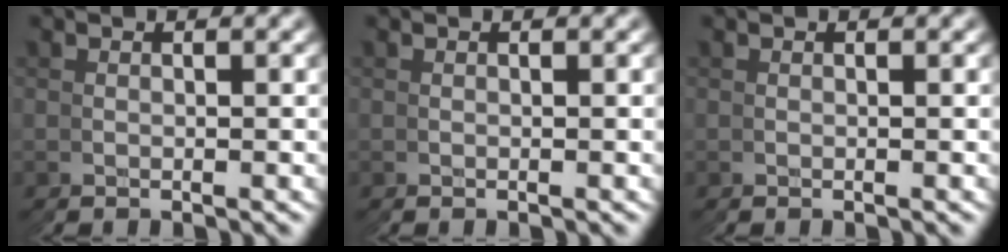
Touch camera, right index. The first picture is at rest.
{"total": 0.0}
{"total": 0.0}